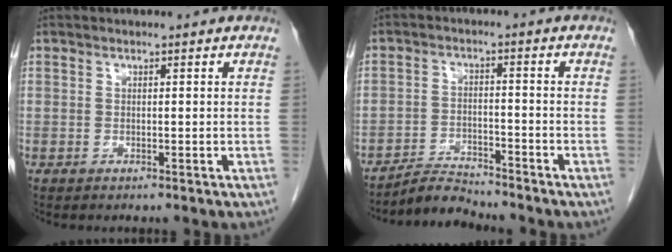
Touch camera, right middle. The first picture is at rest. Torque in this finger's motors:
{"motor_torque": [-0.07, -0.18, -0.02, -0.01]}